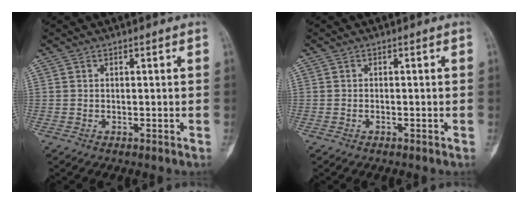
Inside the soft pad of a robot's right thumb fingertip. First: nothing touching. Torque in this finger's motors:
{"motor_torque": [-0.68, 0.17, 0.03, 0.27, -0.02]}